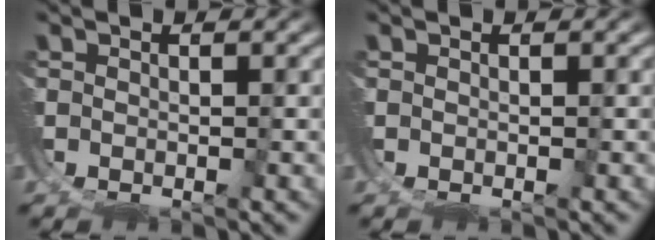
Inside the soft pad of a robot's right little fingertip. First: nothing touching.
{"total": 0.0}